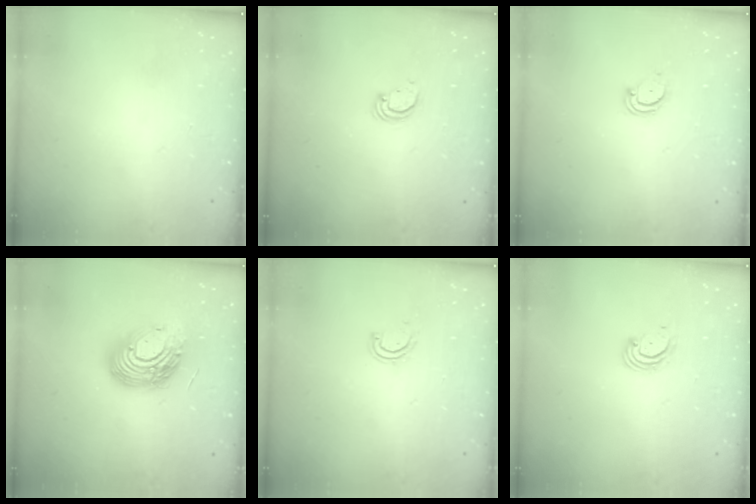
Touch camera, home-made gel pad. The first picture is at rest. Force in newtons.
{"total": 2.9, "press": 2.9, "slide": 0.1}
{"total": 2.4, "press": 2.4, "slide": 0.2}
{"total": 16.1, "press": 16.0, "slide": 1.3}
{"total": 3.3, "press": 3.3, "slide": 0.2}
{"total": 3.0, "press": 3.0, "slide": 0.3}